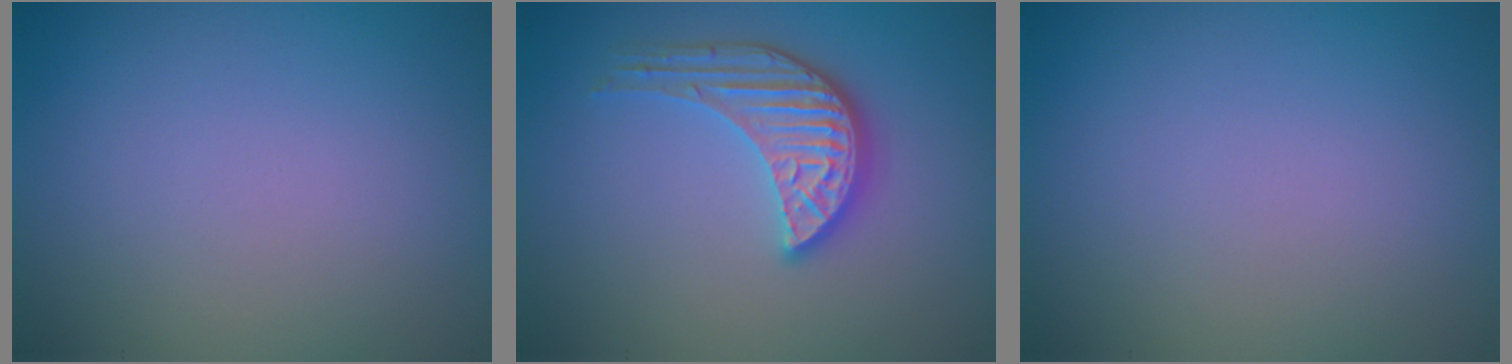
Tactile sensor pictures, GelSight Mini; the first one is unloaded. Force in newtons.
{"total": 3.9, "press": 3.5, "slide": 1.6}
{"total": 0.0}